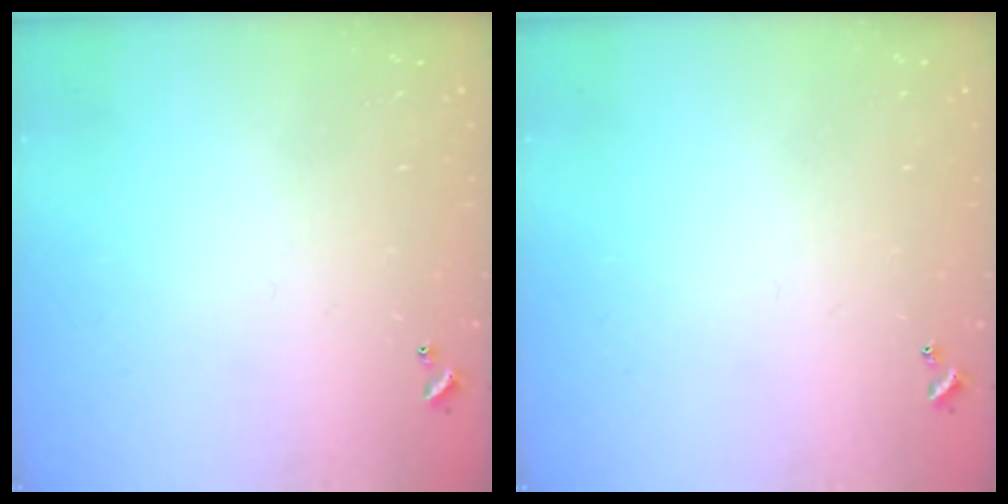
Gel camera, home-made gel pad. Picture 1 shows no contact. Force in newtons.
{"total": 0.0}